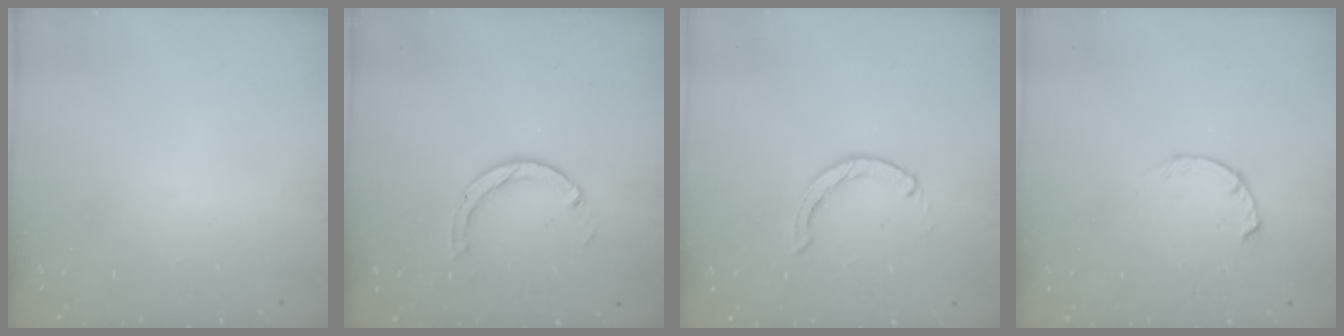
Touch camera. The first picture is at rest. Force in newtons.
{"total": 3.0, "press": 3.0, "slide": 0.3}
{"total": 0.0}
{"total": 1.8, "press": 1.8, "slide": 0.3}